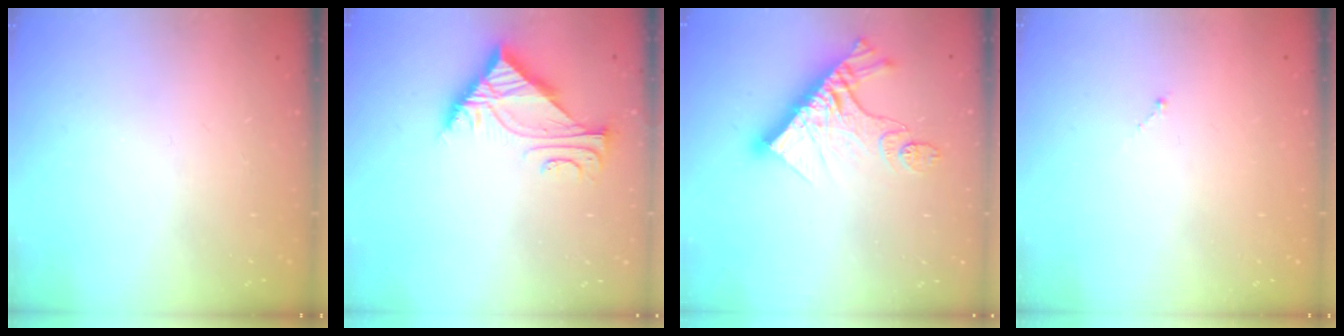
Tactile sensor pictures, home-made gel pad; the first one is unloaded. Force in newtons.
{"total": 6.0, "press": 6.0, "slide": 0.8}
{"total": 16.9, "press": 16.8, "slide": 1.6}
{"total": 0.0}